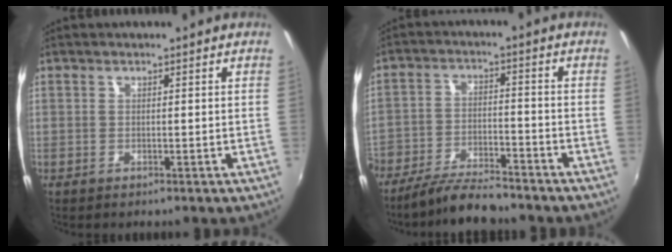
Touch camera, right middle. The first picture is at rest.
{"total": 9.9, "force": [-8.5, 2.4, 4.5], "torque": [-0.106, -0.010, -0.151]}